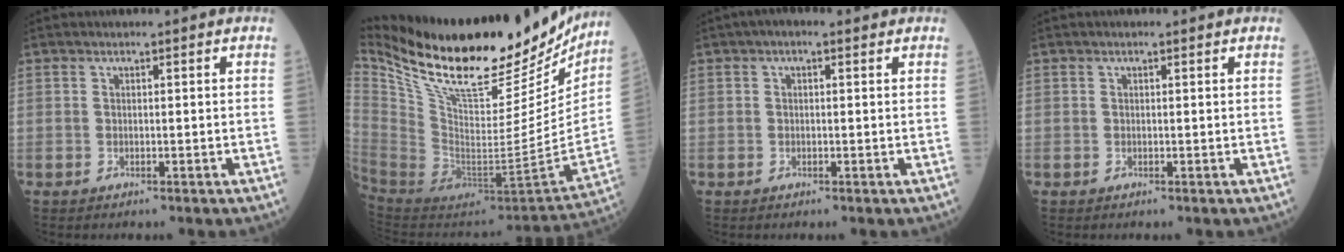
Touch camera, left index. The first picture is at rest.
{"total": 35.3, "force": [27.5, 10.9, 19.2], "torque": [-0.358, -0.034, 0.422]}
{"total": 2.0, "force": [1.1, 0.9, 1.5], "torque": [-0.026, 0.017, 0.011]}
{"total": 0.5, "force": [0.4, 0.1, 0.4], "torque": [-0.010, 0.003, 0.003]}